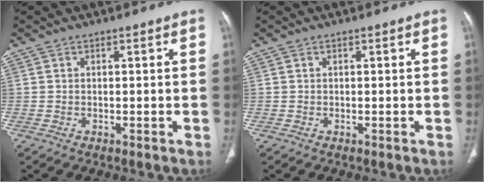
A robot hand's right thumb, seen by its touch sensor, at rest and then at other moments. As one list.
[{"total": 0.0}]